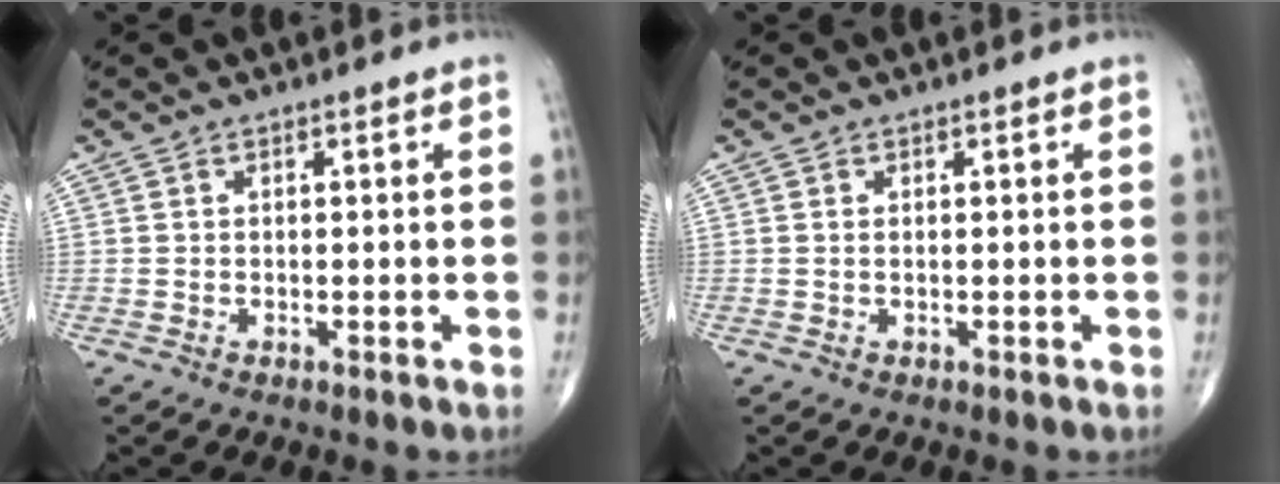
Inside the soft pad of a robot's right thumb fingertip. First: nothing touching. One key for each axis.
{"total": 0.0}